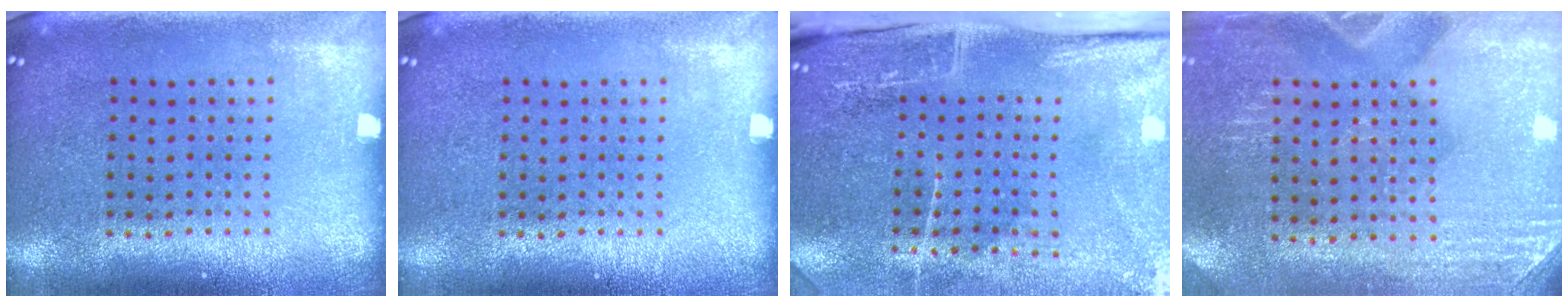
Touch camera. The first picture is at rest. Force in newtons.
{"total": 0.0}
{"total": 5.0, "press": 3.9, "slide": 3.1}
{"total": 2.8, "press": 2.5, "slide": 1.2}